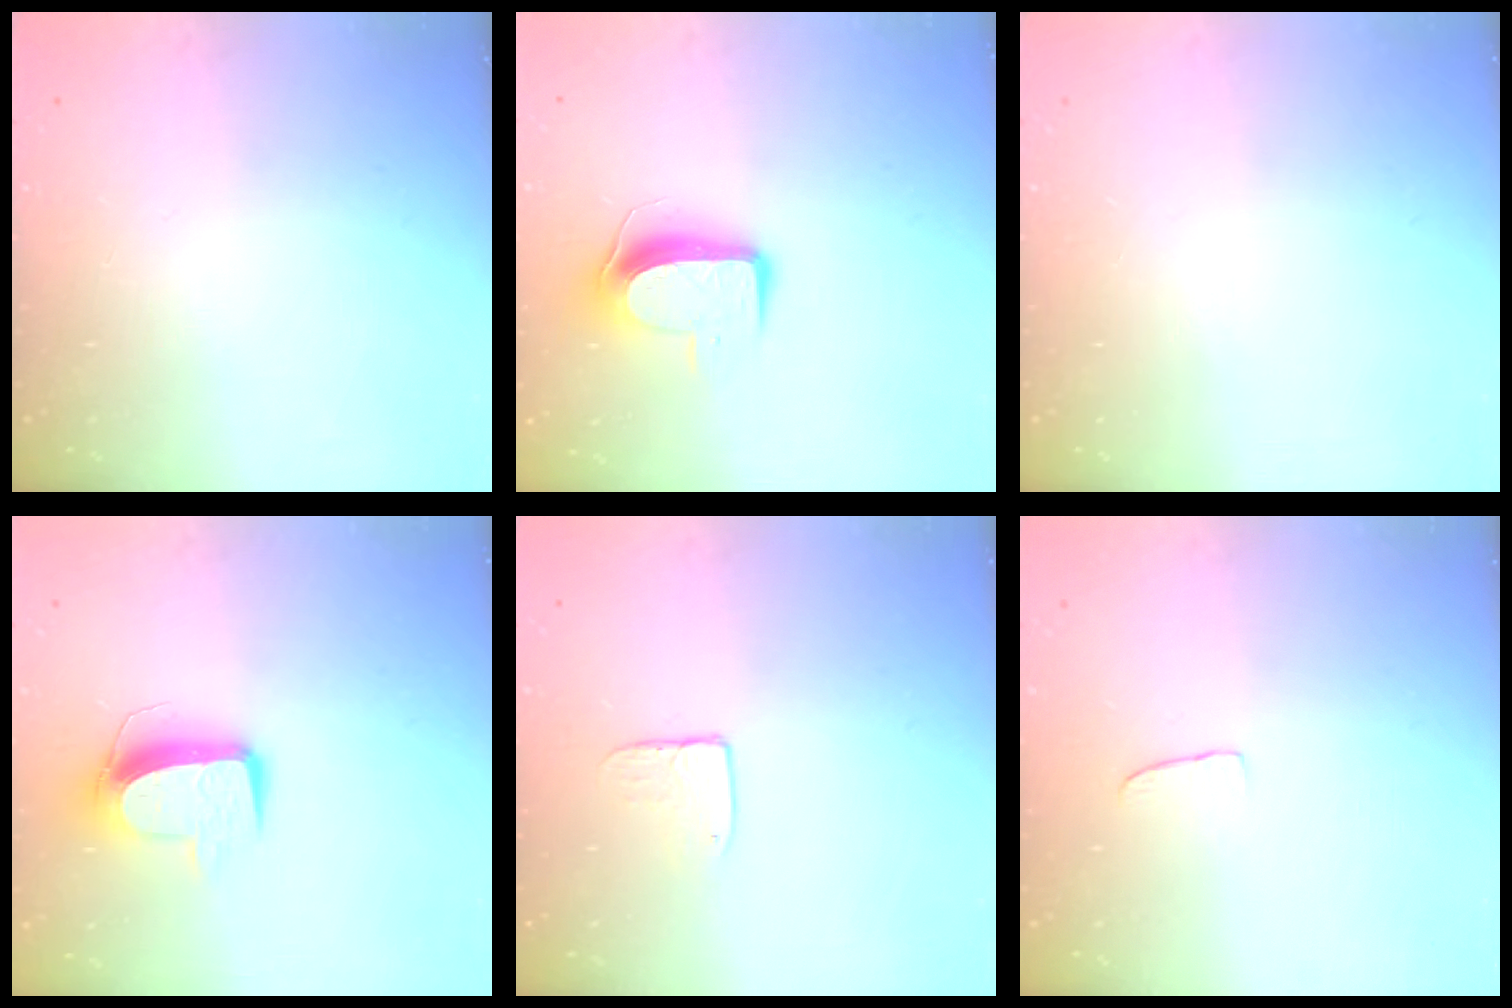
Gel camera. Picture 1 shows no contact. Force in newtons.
{"total": 8.8, "press": 8.8, "slide": 0.5}
{"total": 0.0}
{"total": 10.3, "press": 10.3, "slide": 0.8}
{"total": 5.4, "press": 5.4, "slide": 0.4}
{"total": 2.6, "press": 2.6, "slide": 0.2}